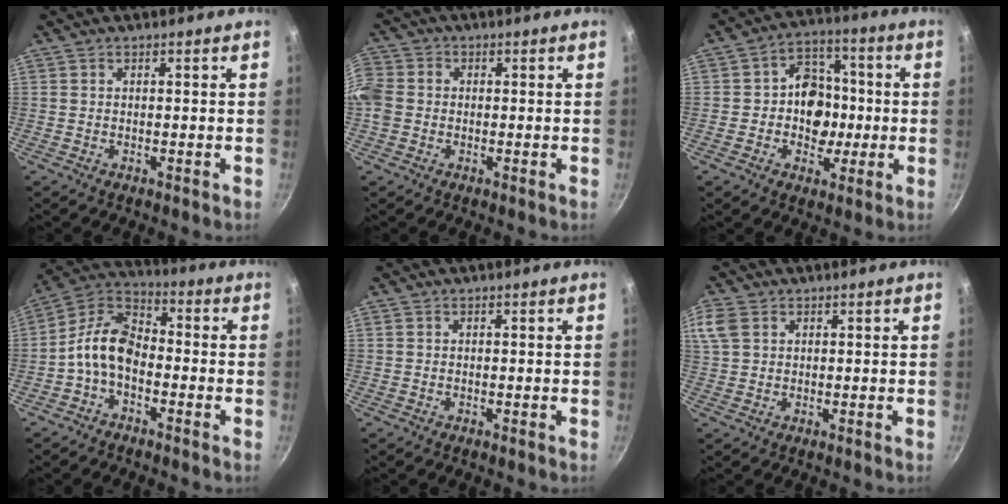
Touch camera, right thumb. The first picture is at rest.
{"total": 7.0, "force": [-0.9, 5.9, 3.7], "torque": [-0.081, 0.009, -0.033]}
{"total": 11.2, "force": [-0.8, 9.3, 6.2], "torque": [-0.039, 0.015, -0.025]}
{"total": 9.7, "force": [-2.9, 6.1, 6.9], "torque": [-0.116, 0.048, -0.076]}
{"total": 0.0}
{"total": 5.8, "force": [2.3, 4.1, 3.3], "torque": [-0.072, 0.008, 0.045]}